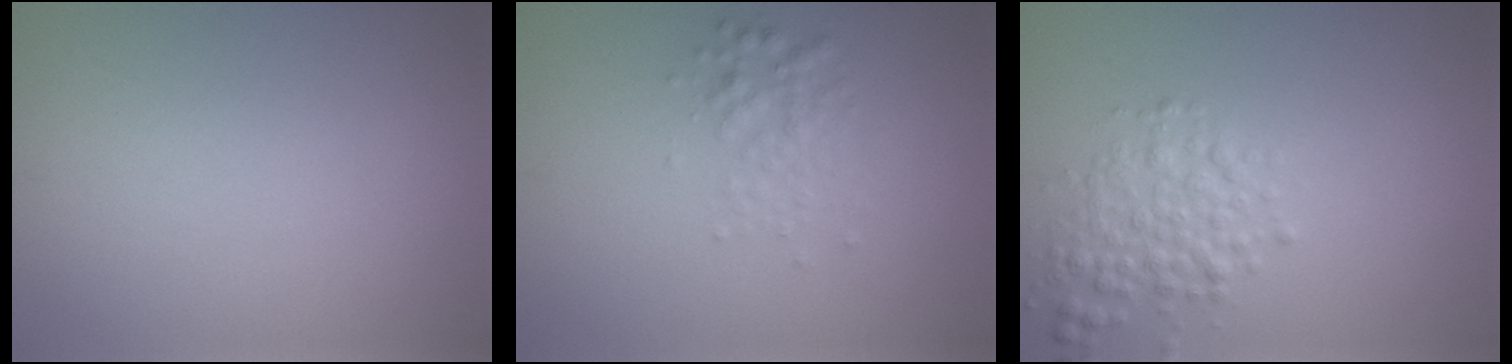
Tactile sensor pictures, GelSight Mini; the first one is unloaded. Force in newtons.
{"total": 1.9, "press": 1.9, "slide": 0.0}
{"total": 3.0, "press": 3.0, "slide": 0.1}